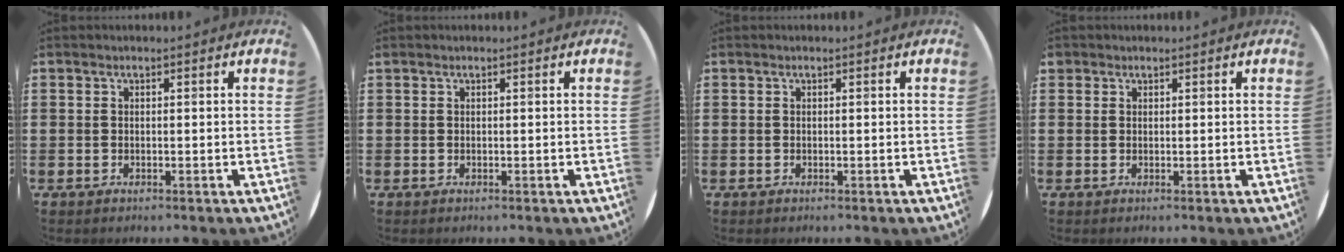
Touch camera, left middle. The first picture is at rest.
{"total": 0.0}
{"total": 0.0}
{"total": 0.7, "force": [0.6, 0.3, -0.1], "torque": [0.003, 0.004, 0.010]}